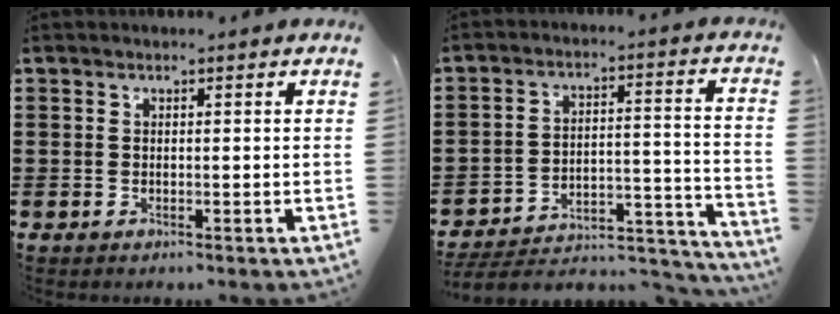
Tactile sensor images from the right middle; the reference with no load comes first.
{"total": 4.2, "force": [-3.9, 1.0, 1.4], "torque": [-0.026, -0.007, -0.081]}